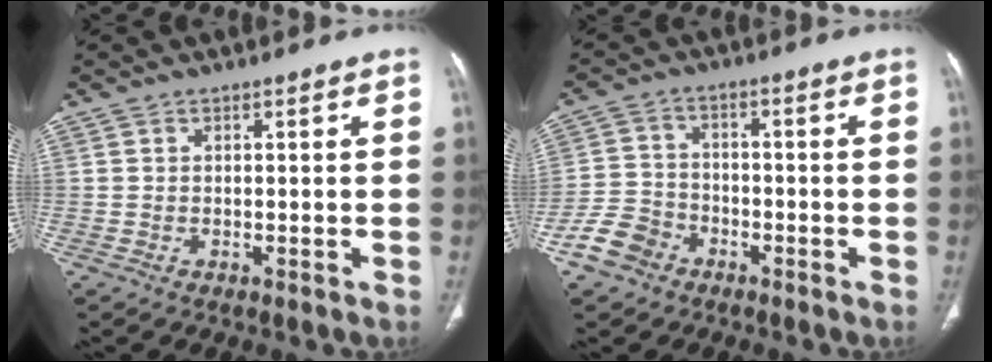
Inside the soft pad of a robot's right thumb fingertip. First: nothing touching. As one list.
[{"total": 6.8, "force": [-4.1, 5.1, 2.1], "torque": [-0.031, 0.024, -0.080]}]